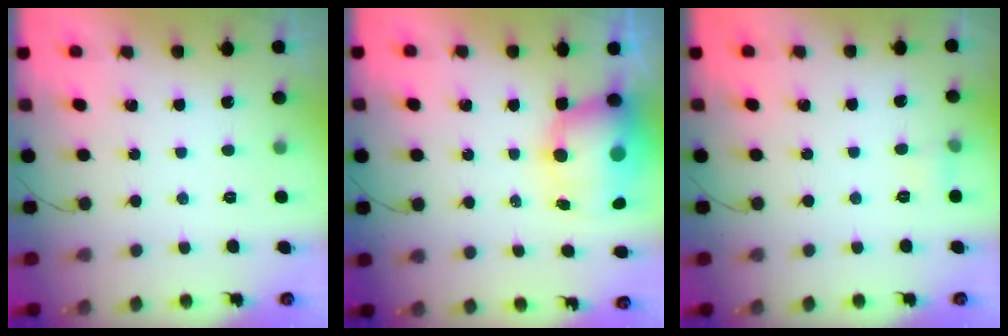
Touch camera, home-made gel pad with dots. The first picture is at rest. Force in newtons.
{"total": 10.9, "press": 10.7, "slide": 2.1}
{"total": 5.1, "press": 4.0, "slide": 3.1}